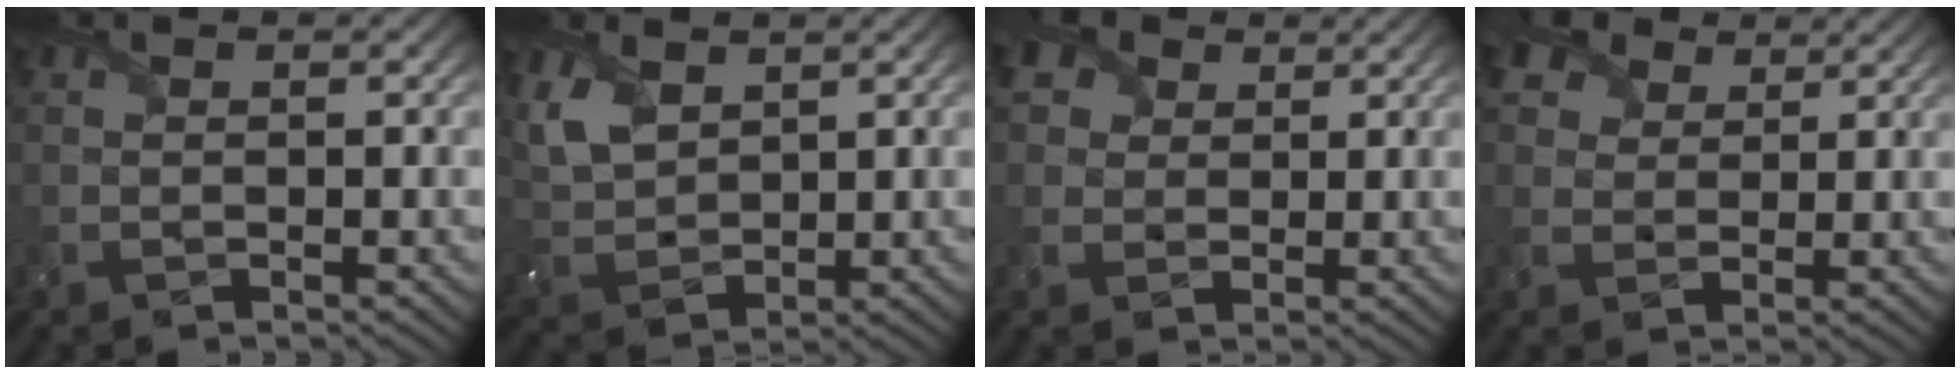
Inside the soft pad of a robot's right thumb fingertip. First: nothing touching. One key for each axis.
{"total": 6.5, "fx": 3.4, "fy": 3.9, "fz": 3.9, "tx": -0.115, "ty": -0.002, "tz": 0.073}
{"total": 5.8, "fx": 3.2, "fy": 4.3, "fz": 2.4, "tx": -0.087, "ty": 0.016, "tz": 0.057}
{"total": 7.0, "fx": 4.7, "fy": 4.4, "fz": 2.9, "tx": -0.097, "ty": 0.012, "tz": 0.090}